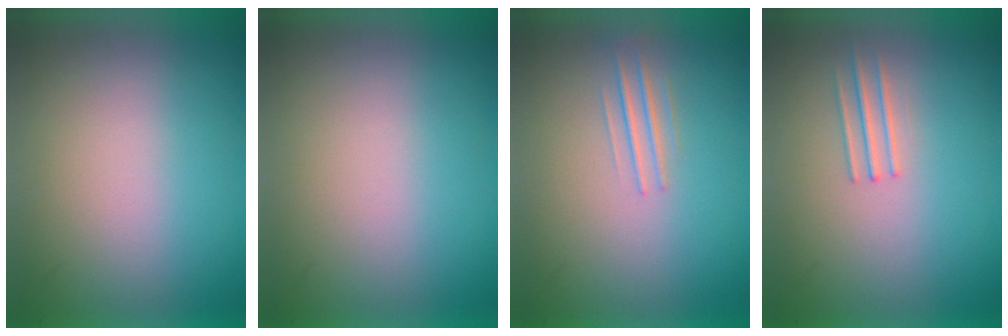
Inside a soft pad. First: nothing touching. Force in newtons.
{"total": 0.0}
{"total": 1.3}
{"total": 1.2}